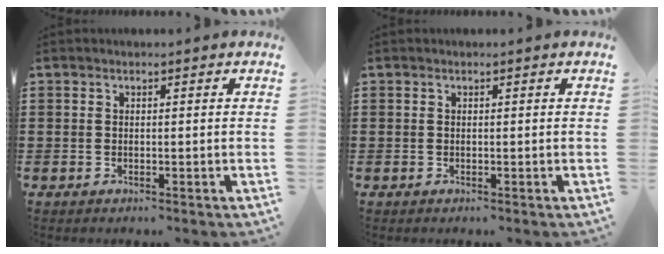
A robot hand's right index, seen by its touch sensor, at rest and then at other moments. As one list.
[{"total": 0.0}]